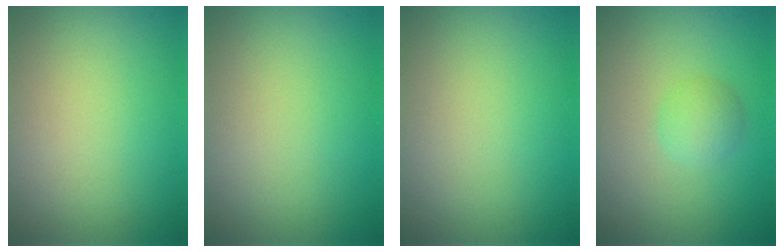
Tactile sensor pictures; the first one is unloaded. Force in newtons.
{"total": 0.0}
{"total": 0.0}
{"total": 1.9, "press": 1.9, "slide": 0.1}